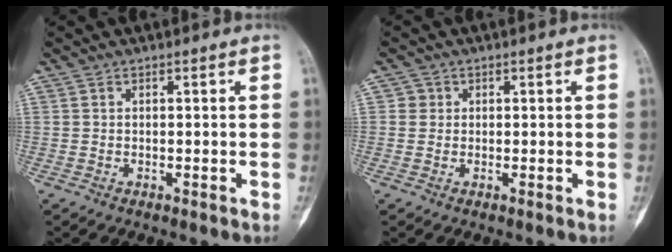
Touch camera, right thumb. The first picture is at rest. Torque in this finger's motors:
{"motor_torque": [-0.73, -0.22, -0.10, 0.37, -0.04]}